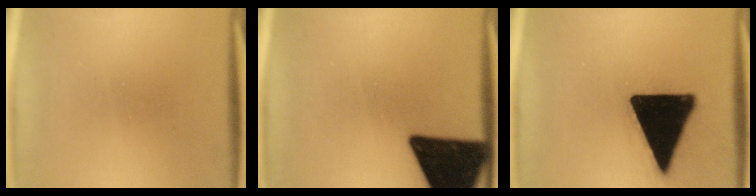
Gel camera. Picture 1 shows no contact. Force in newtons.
{"total": 18.5}
{"total": 20.3}